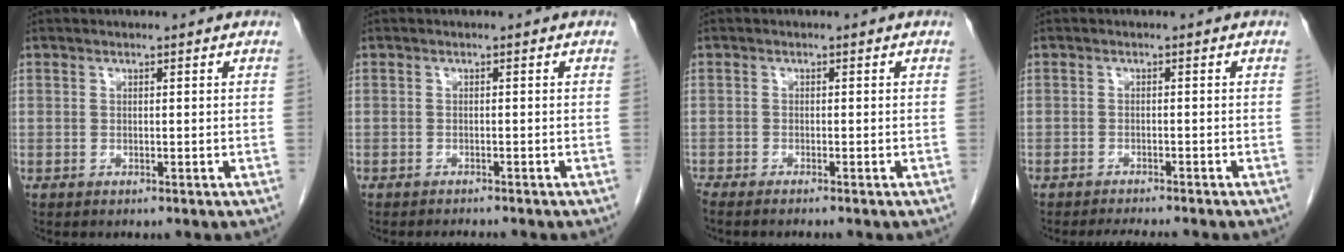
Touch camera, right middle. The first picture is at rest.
{"total": 1.8, "force": [-1.8, 0.0, 0.3], "torque": [-0.004, -0.005, -0.025]}
{"total": 2.9, "force": [-2.5, -0.2, 1.4], "torque": [-0.017, -0.003, -0.038]}
{"total": 4.8, "force": [-4.4, 0.4, 1.9], "torque": [-0.023, -0.009, -0.065]}